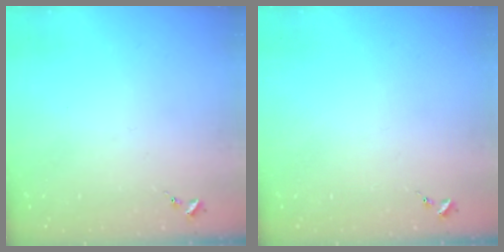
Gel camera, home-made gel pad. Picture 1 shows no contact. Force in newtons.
{"total": 0.0}